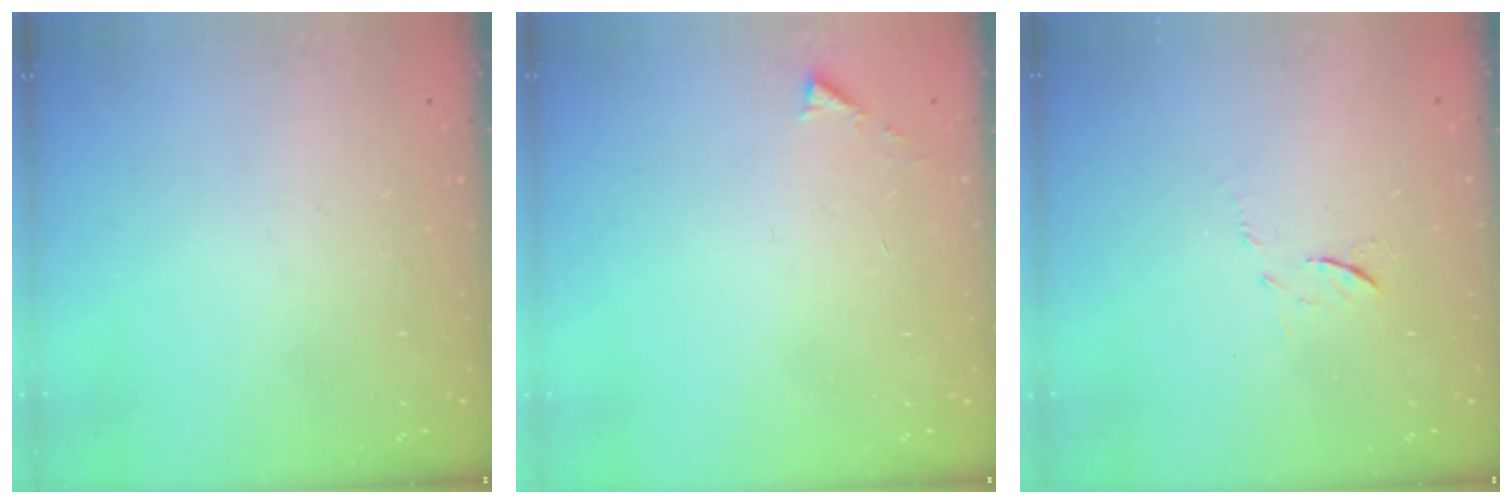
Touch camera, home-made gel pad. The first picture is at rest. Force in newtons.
{"total": 2.9, "press": 2.9, "slide": 0.4}
{"total": 5.6, "press": 5.6, "slide": 0.6}